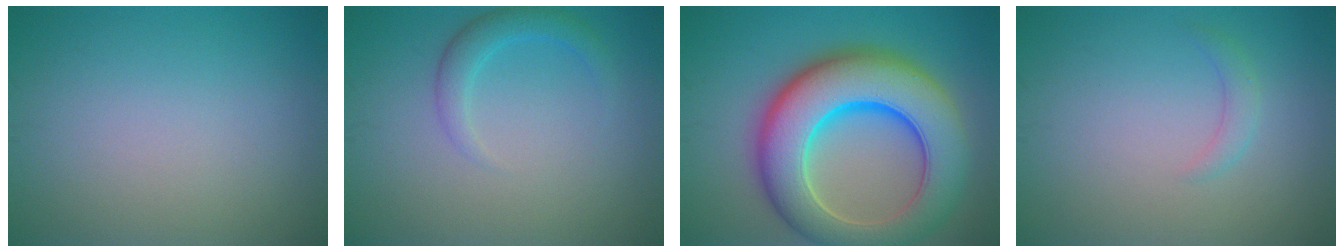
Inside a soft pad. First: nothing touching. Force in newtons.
{"total": 2.3, "press": 2.3, "slide": 0.1}
{"total": 12.5, "press": 12.5, "slide": 0.4}
{"total": 1.3, "press": 1.3, "slide": 0.0}